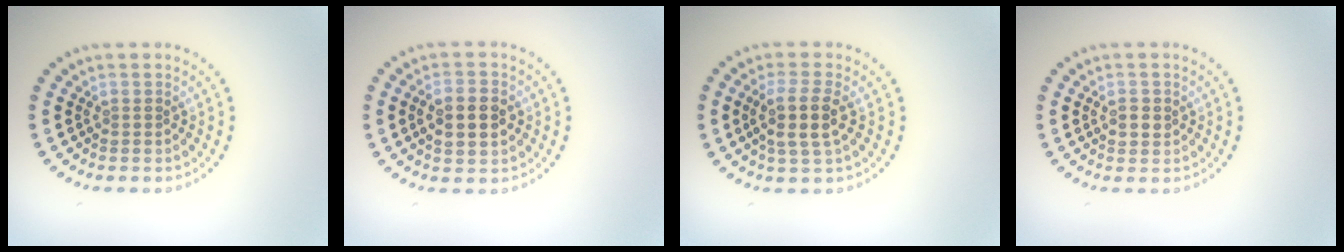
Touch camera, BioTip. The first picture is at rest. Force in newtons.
{"total": 3.2, "press": 3.2, "slide": 0.2}
{"total": 3.2, "press": 2.9, "slide": 1.5}
{"total": 1.6, "press": 1.5, "slide": 0.4}